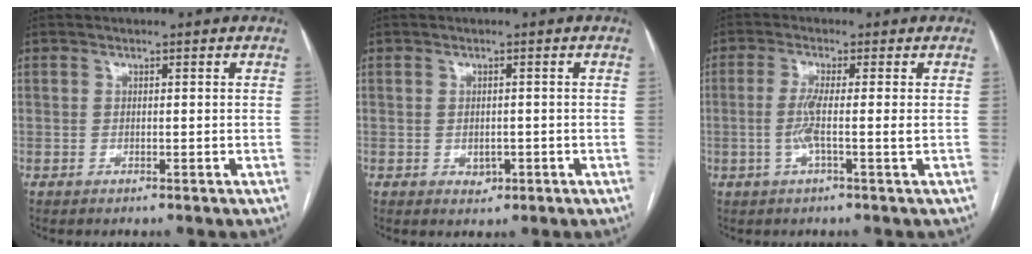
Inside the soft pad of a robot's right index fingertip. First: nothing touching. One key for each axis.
{"total": 1.7, "fx": -0.6, "fy": 1.2, "fz": 1.0, "tx": -0.014, "ty": 0.001, "tz": -0.002}
{"total": 3.7, "fx": -0.6, "fy": -0.5, "fz": 3.6, "tx": -0.077, "ty": -0.002, "tz": -0.013}